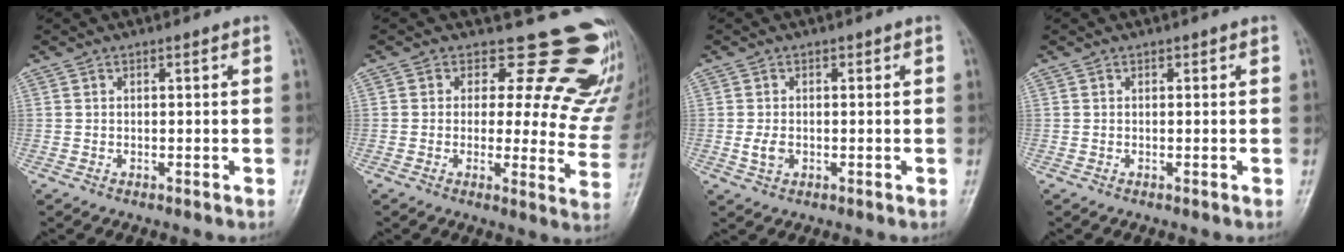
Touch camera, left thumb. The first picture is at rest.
{"total": 18.3, "force": [14.8, 8.0, 7.4], "torque": [-0.031, -0.109, 0.143]}
{"total": 2.5, "force": [-0.4, 1.9, 1.7], "torque": [-0.028, -0.001, -0.008]}
{"total": 0.0}